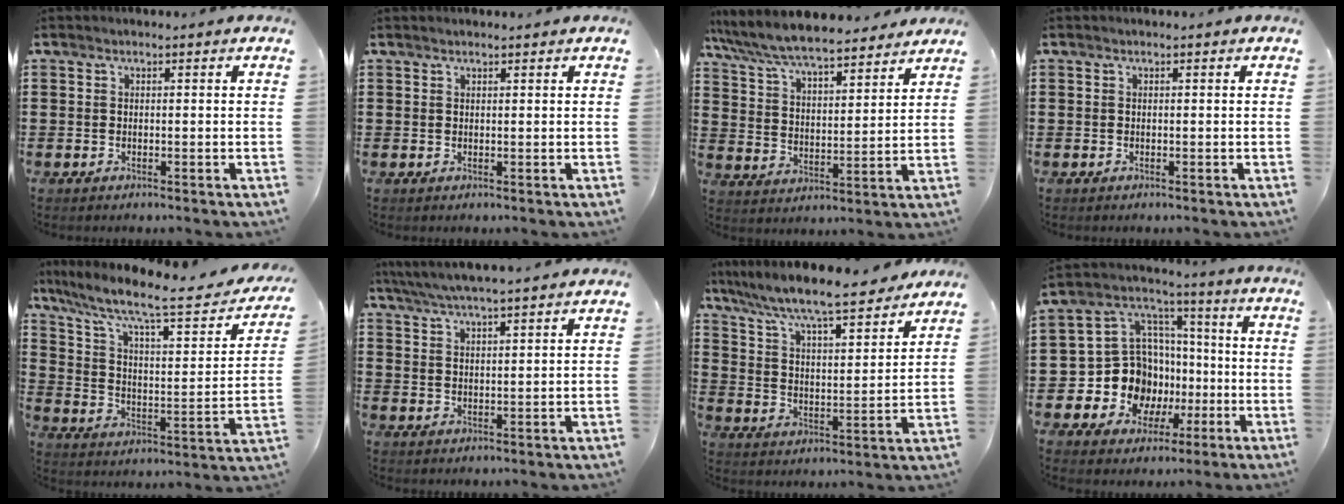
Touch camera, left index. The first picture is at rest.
{"total": 0.6, "force": [0.5, -0.1, 0.3], "torque": [-0.006, -0.002, 0.011]}
{"total": 7.5, "force": [7.0, 0.8, 2.6], "torque": [-0.080, -0.041, 0.121]}
{"total": 0.0}
{"total": 10.0, "force": [7.2, 1.6, 6.7], "torque": [-0.140, -0.046, 0.112]}
{"total": 4.6, "force": [4.3, -0.3, 1.7], "torque": [-0.047, -0.018, 0.075]}
{"total": 7.6, "force": [6.9, 0.0, 3.1], "torque": [-0.091, -0.052, 0.112]}
{"total": 12.4, "force": [-2.8, 11.2, 4.4], "torque": [-0.126, 0.000, -0.038]}